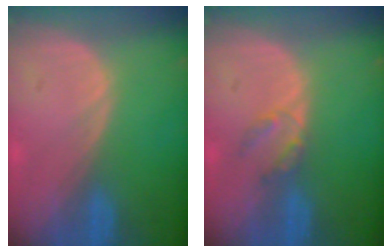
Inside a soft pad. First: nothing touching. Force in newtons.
{"total": 2.5, "press": 2.5, "slide": 0.3}